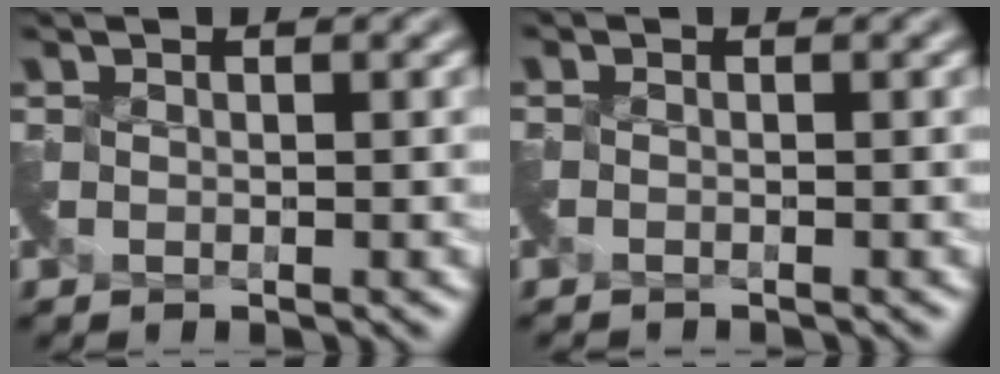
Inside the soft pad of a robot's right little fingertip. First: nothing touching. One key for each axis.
{"total": 1.3, "fx": -1.2, "fy": -0.2, "fz": -0.6, "tx": 0.010, "ty": -0.015, "tz": -0.026}